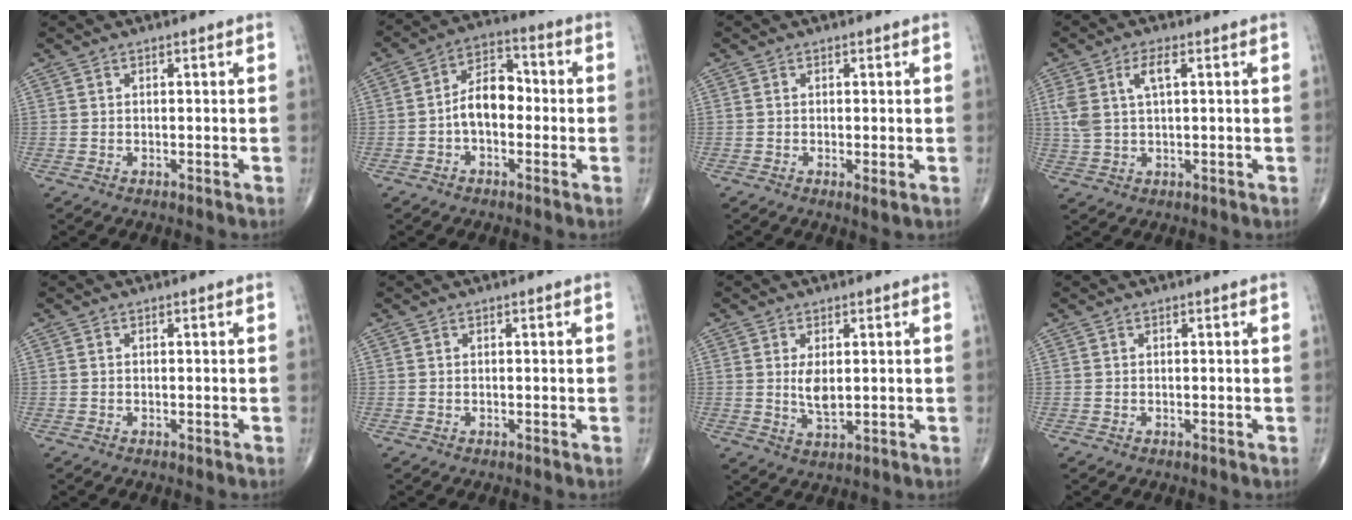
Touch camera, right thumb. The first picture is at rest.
{"total": 8.6, "force": [-1.2, 5.4, 6.6], "torque": [-0.093, 0.034, -0.034]}
{"total": 0.7, "force": [-0.1, 0.2, 0.7], "torque": [-0.014, -0.004, -0.004]}
{"total": 6.5, "force": [2.0, 2.7, 5.5], "torque": [-0.127, 0.010, 0.046]}
{"total": 0.0}
{"total": 0.0}
{"total": 4.2, "force": [0.7, 2.0, 3.7], "torque": [-0.062, -0.013, 0.019]}
{"total": 0.0}